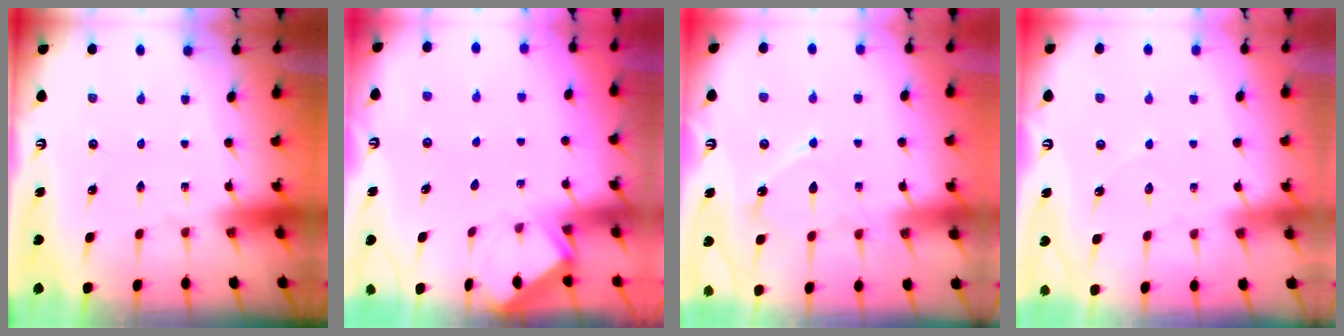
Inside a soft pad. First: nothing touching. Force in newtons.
{"total": 1.7, "press": 1.6, "slide": 0.2}
{"total": 10.4, "press": 10.3, "slide": 0.9}
{"total": 2.4, "press": 2.4, "slide": 0.3}